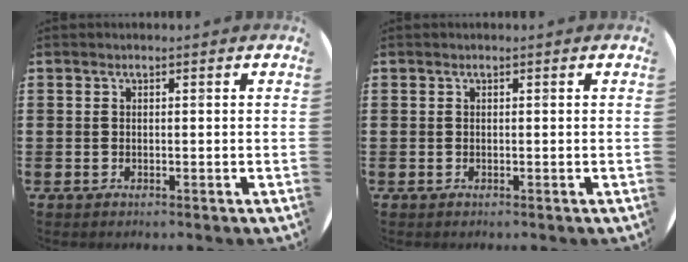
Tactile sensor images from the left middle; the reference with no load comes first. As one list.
[{"total": 0.0}]